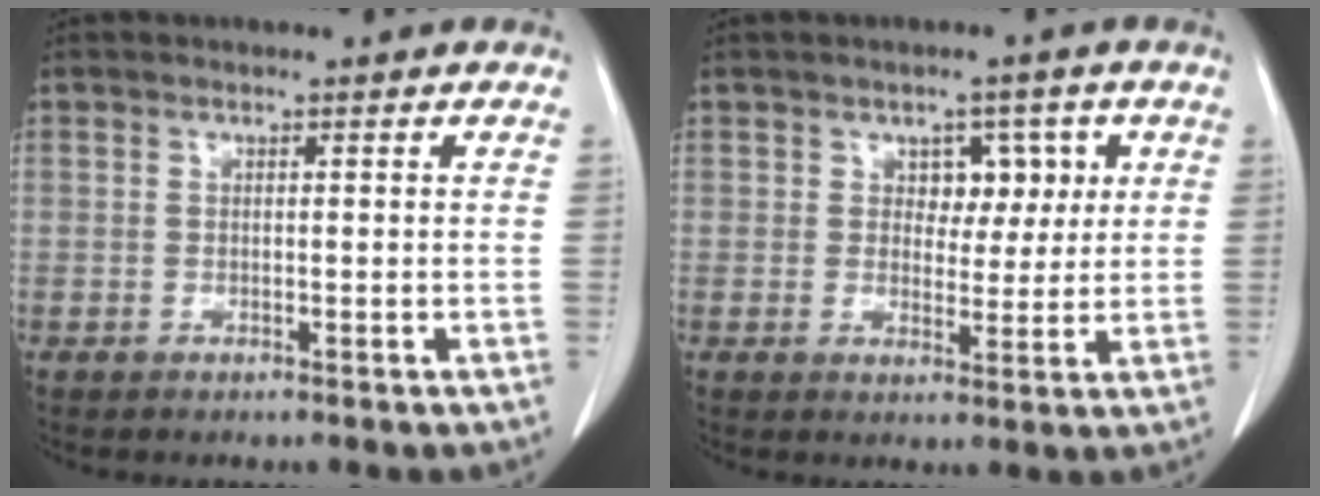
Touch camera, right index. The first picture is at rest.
{"total": 4.8, "force": [1.5, 3.4, 3.1], "torque": [-0.030, 0.012, 0.023]}